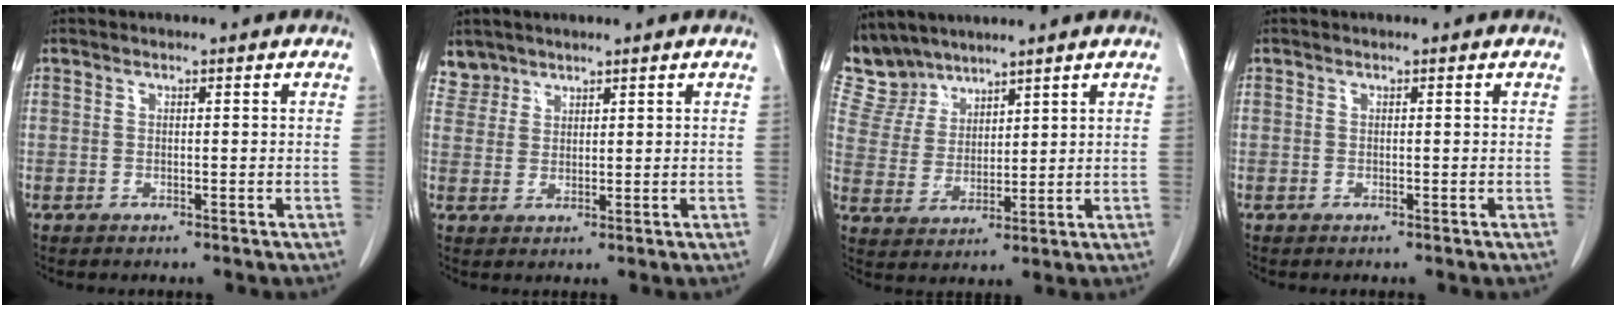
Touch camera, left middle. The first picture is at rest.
{"total": 3.1, "force": [2.6, 1.5, -0.6], "torque": [0.019, 0.007, 0.051]}
{"total": 6.9, "force": [6.5, 2.4, 0.0], "torque": [-0.011, 0.007, 0.147]}
{"total": 0.0}